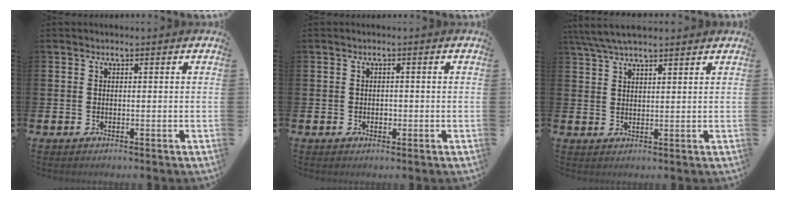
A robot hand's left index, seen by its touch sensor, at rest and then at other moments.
{"total": 1.0, "force": [-0.1, 0.8, 0.5], "torque": [0.000, 0.002, -0.006]}
{"total": 5.7, "force": [5.3, 1.0, 2.1], "torque": [-0.062, -0.011, 0.099]}